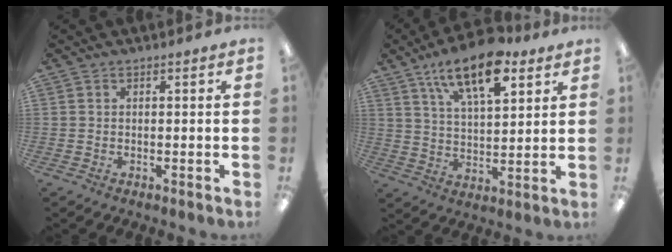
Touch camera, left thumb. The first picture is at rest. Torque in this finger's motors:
{"motor_torque": [0.73, 0.36, 1.28, -1.02, 0.41]}